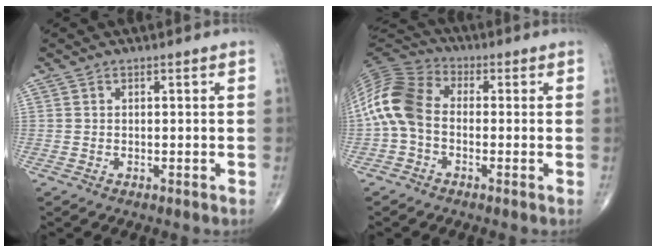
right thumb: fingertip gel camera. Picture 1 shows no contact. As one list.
[{"total": 11.6, "force": [-1.2, 8.0, 8.3], "torque": [-0.167, 0.029, -0.039]}]